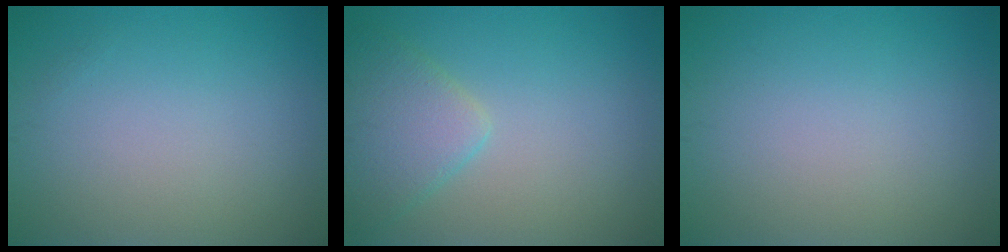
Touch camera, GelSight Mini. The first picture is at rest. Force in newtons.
{"total": 3.5, "press": 3.5, "slide": 0.2}
{"total": 0.0}